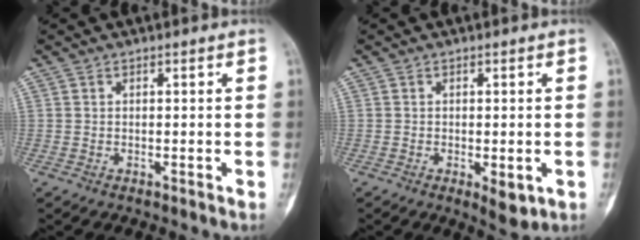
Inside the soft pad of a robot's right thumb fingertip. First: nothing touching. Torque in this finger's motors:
{"motor_torque": [0.70, 0.59, 0.24, -0.35, 0.07]}